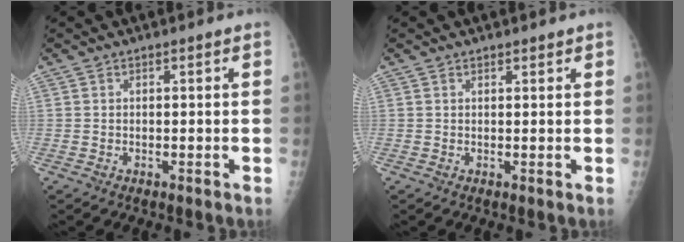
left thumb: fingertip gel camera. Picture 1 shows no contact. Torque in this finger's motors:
{"motor_torque": [-0.40, 0.09, -0.17, -0.06, -0.02]}